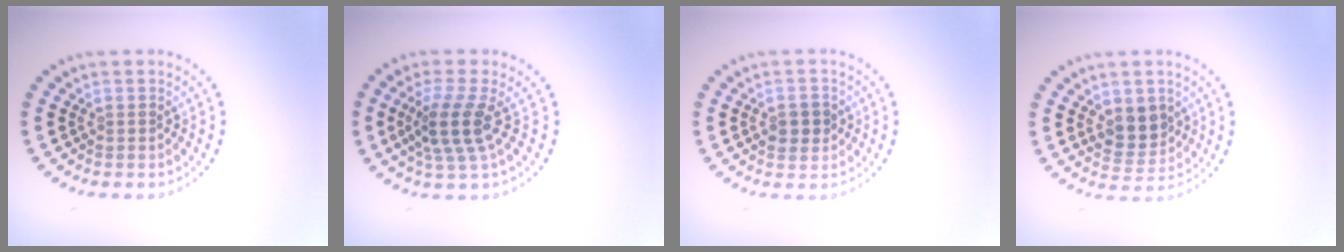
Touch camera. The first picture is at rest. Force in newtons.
{"total": 3.7, "press": 2.8, "slide": 2.5}
{"total": 2.2, "press": 2.2, "slide": 0.3}
{"total": 3.4, "press": 3.3, "slide": 0.9}